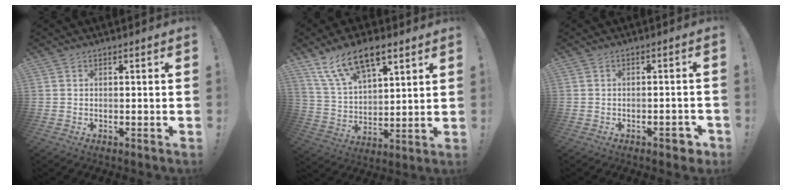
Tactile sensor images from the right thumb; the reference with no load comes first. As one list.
[{"total": 15.1, "force": [9.7, 7.2, 9.0], "torque": [-0.163, -0.049, 0.181]}, {"total": 4.0, "force": [-2.1, 1.6, 3.0], "torque": [-0.038, 0.014, -0.033]}]